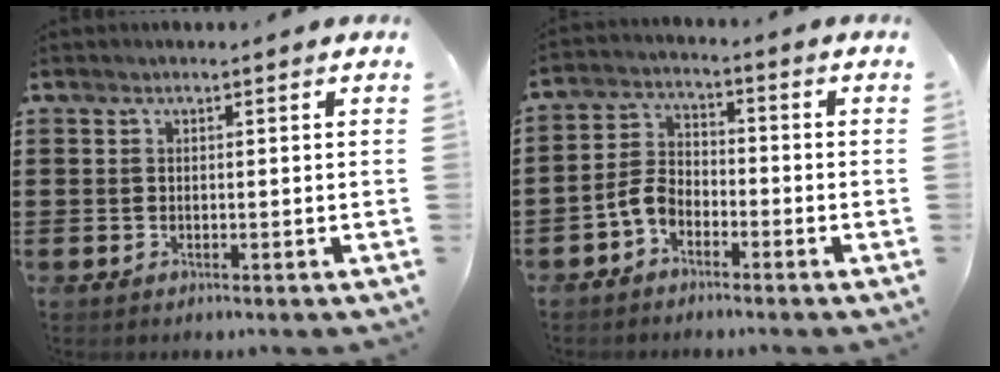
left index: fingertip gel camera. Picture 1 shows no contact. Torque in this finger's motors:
{"motor_torque": [0.76, 0.50, 0.24, 0.04]}